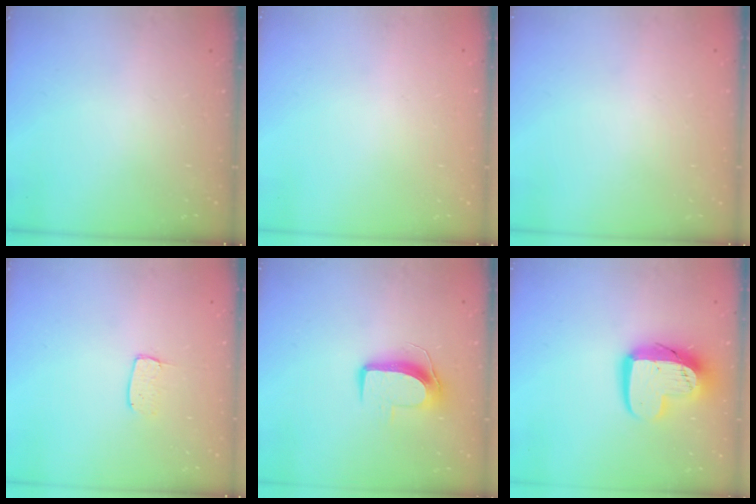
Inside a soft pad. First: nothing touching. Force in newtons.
{"total": 0.0}
{"total": 0.0}
{"total": 3.7, "press": 3.7, "slide": 0.3}
{"total": 9.5, "press": 9.5, "slide": 0.3}
{"total": 14.4, "press": 14.3, "slide": 1.4}